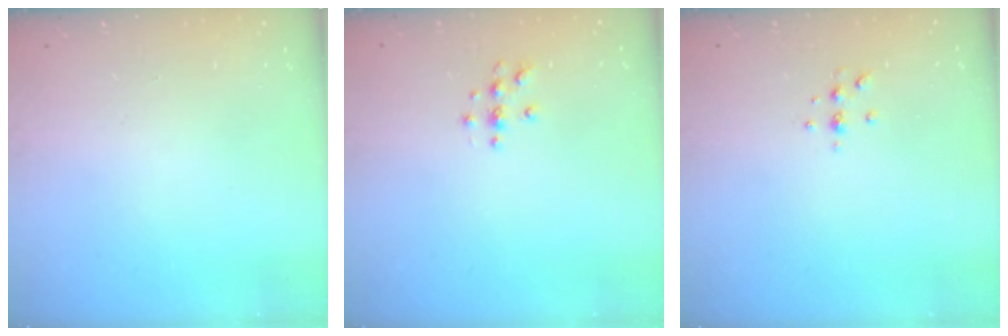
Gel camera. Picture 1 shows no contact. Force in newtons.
{"total": 4.0, "press": 3.9, "slide": 0.4}
{"total": 4.1, "press": 3.7, "slide": 1.7}